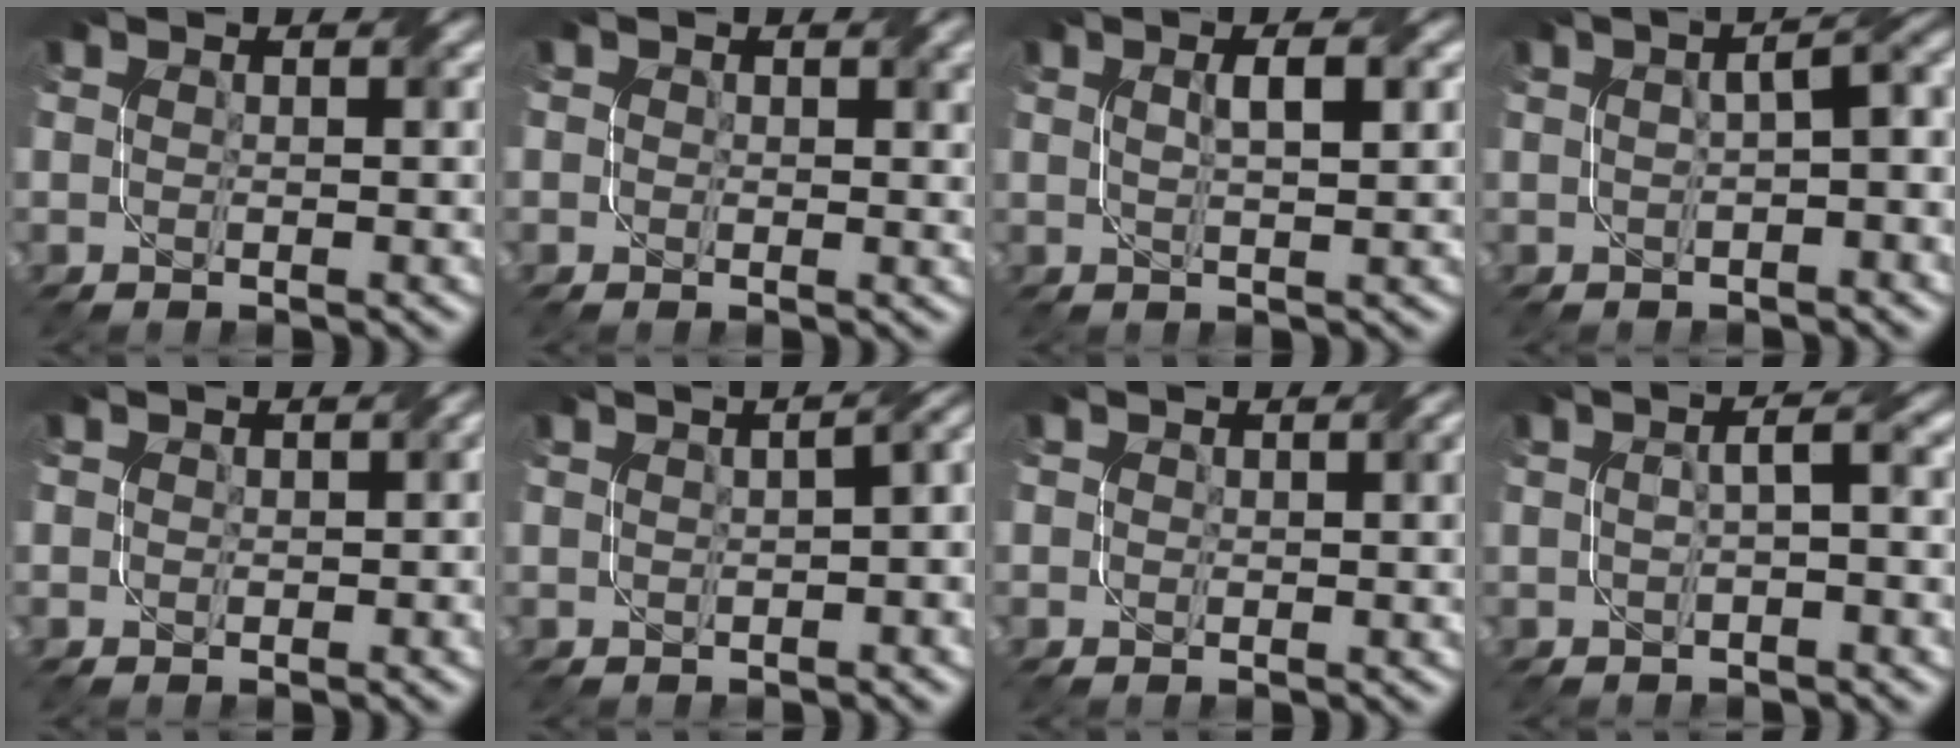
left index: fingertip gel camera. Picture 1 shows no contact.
{"total": 1.7, "force": [0.7, 1.2, 1.0], "torque": [-0.004, -0.001, 0.011]}
{"total": 2.6, "force": [0.8, 0.6, 2.4], "torque": [-0.029, 0.008, 0.016]}
{"total": 5.0, "force": [0.3, 1.6, 4.7], "torque": [-0.047, 0.019, 0.010]}
{"total": 1.1, "force": [0.0, 0.9, 0.5], "torque": [0.000, 0.000, 0.005]}
{"total": 6.9, "force": [0.6, 3.5, 5.9], "torque": [-0.031, 0.024, -0.005]}
{"total": 1.3, "force": [0.3, 0.6, 1.1], "torque": [-0.006, 0.003, 0.007]}
{"total": 2.4, "force": [-0.2, 0.5, 2.3], "torque": [-0.032, 0.012, 0.000]}